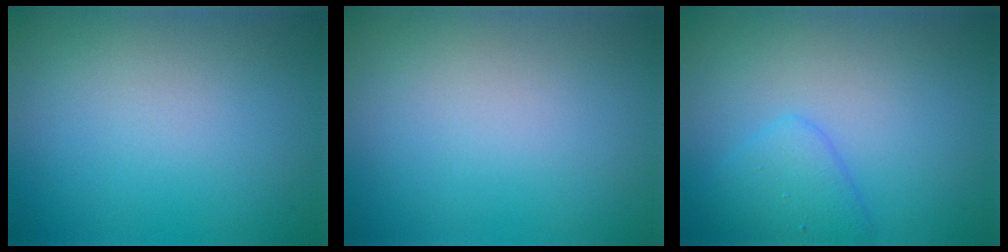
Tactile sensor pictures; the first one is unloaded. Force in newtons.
{"total": 0.0}
{"total": 2.5, "press": 2.5, "slide": 0.1}